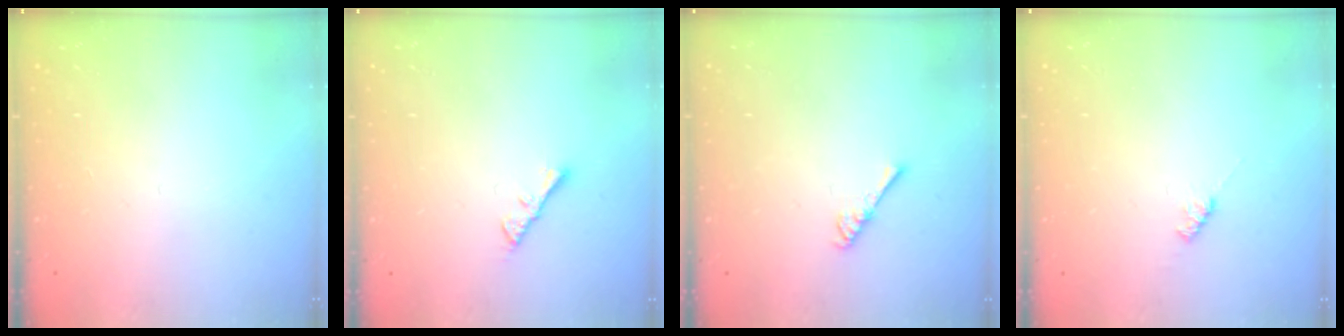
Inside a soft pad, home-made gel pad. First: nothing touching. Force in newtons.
{"total": 2.3, "press": 2.2, "slide": 0.4}
{"total": 2.6, "press": 2.6, "slide": 0.5}
{"total": 2.2, "press": 2.2, "slide": 0.4}